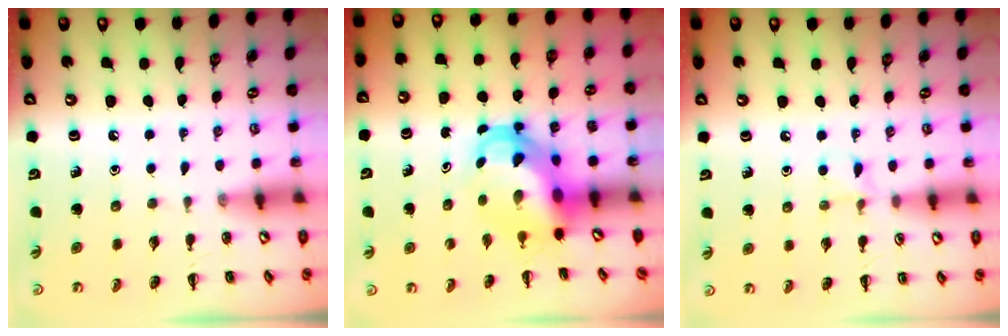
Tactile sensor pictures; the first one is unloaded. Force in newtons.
{"total": 6.3, "press": 6.2, "slide": 1.0}
{"total": 4.5, "press": 4.2, "slide": 1.5}